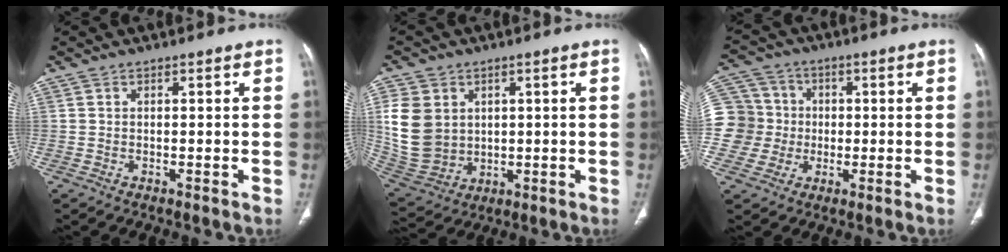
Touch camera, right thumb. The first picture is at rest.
{"total": 12.6, "force": [2.6, 10.2, 6.8], "torque": [-0.128, -0.009, 0.073]}
{"total": 13.1, "force": [-0.6, 12.7, 3.0], "torque": [-0.049, 0.034, -0.007]}